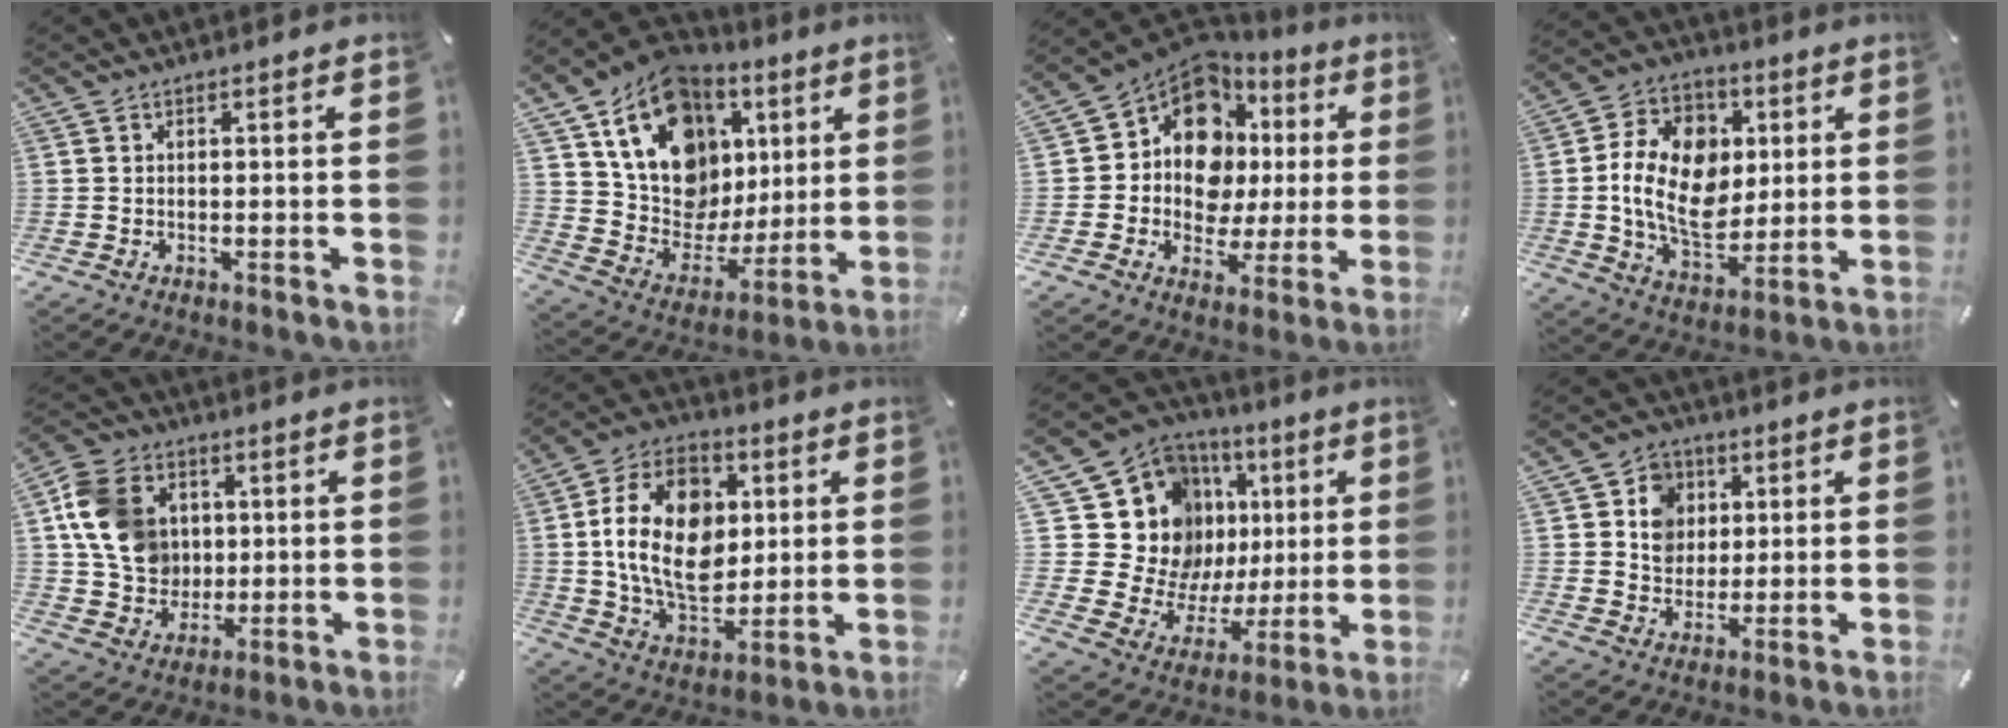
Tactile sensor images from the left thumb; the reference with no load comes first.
{"total": 18.9, "force": [7.8, 14.5, 9.2], "torque": [-0.137, -0.052, 0.149]}
{"total": 12.9, "force": [4.4, 10.1, 6.6], "torque": [-0.130, -0.047, 0.088]}
{"total": 17.2, "force": [0.6, 12.9, 11.4], "torque": [-0.226, 0.010, 0.011]}
{"total": 13.2, "force": [2.1, 11.4, 6.3], "torque": [-0.121, 0.010, 0.046]}
{"total": 19.9, "force": [2.1, 14.3, 13.7], "torque": [-0.259, 0.006, 0.037]}
{"total": 19.8, "force": [6.3, 16.3, 9.2], "torque": [-0.184, -0.062, 0.143]}
{"total": 7.9, "force": [1.7, 7.3, 2.2], "torque": [-0.035, 0.004, 0.032]}